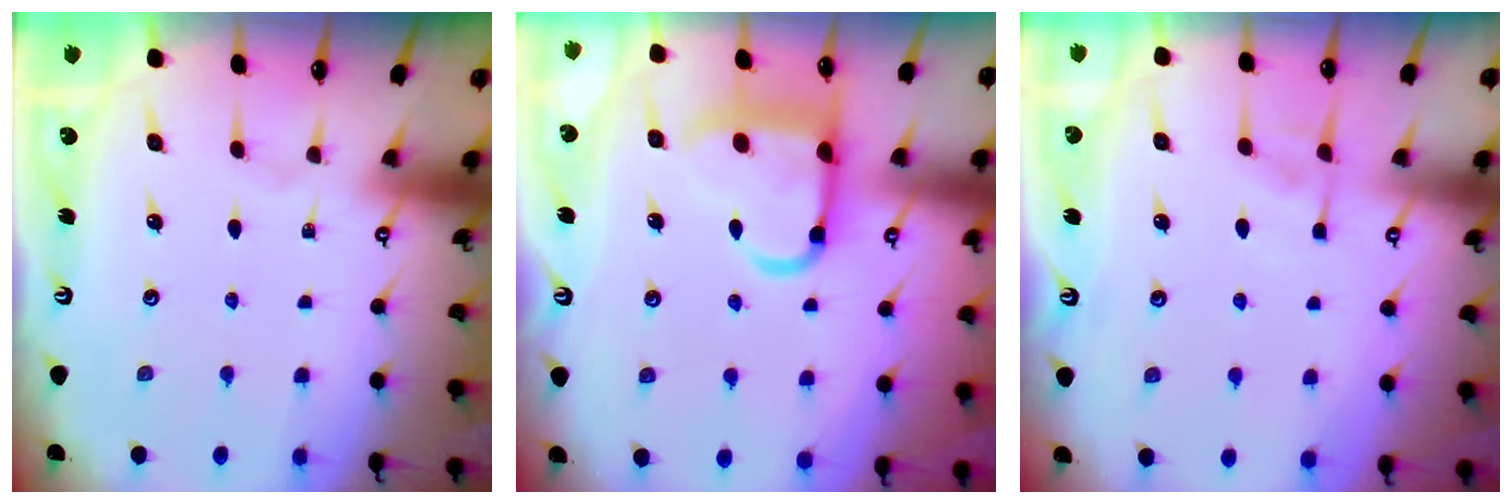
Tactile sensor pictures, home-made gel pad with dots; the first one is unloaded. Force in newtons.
{"total": 13.0, "press": 13.0, "slide": 1.2}
{"total": 4.1, "press": 4.1, "slide": 0.7}